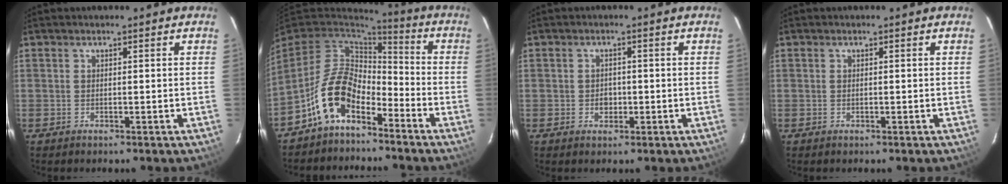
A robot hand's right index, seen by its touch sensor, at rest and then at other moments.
{"total": 12.1, "force": [-6.9, 6.5, 7.5], "torque": [-0.155, 0.017, -0.132]}
{"total": 2.2, "force": [-0.5, 1.9, 1.0], "torque": [-0.018, 0.005, -0.006]}
{"total": 0.0}